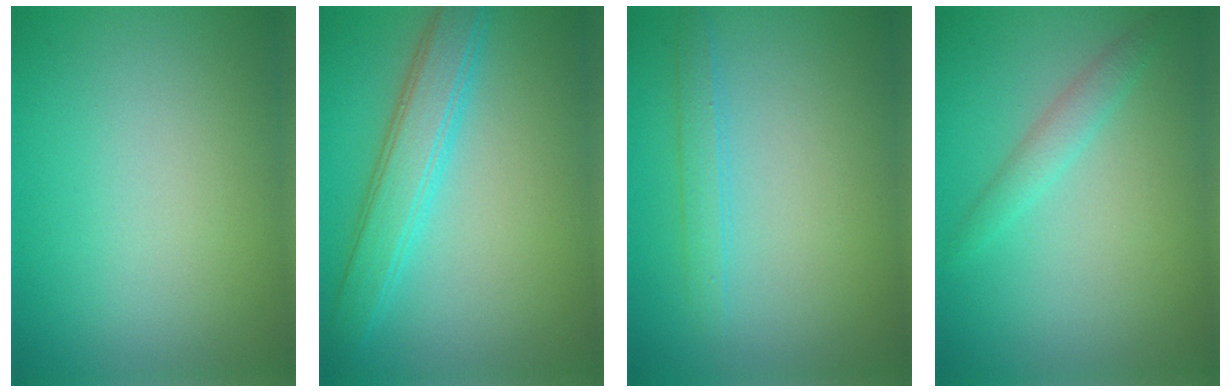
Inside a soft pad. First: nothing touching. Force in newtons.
{"total": 4.2, "press": 4.2, "slide": 0.2}
{"total": 1.5, "press": 1.5, "slide": 0.1}
{"total": 1.7, "press": 1.7, "slide": 0.1}